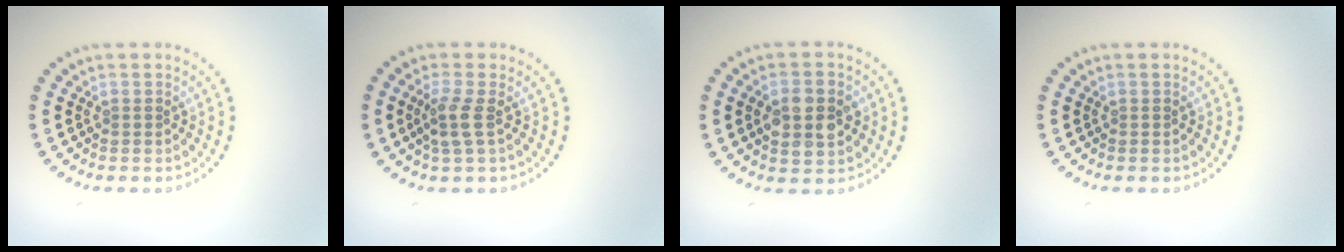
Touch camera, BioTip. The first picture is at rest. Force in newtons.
{"total": 2.0, "press": 1.7, "slide": 1.1}
{"total": 4.5, "press": 4.5, "slide": 0.2}
{"total": 0.0}